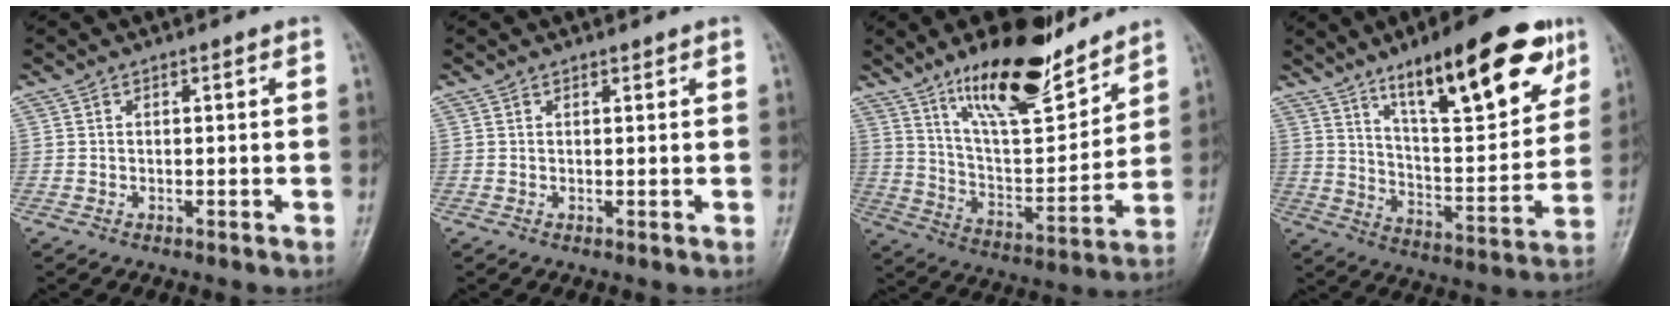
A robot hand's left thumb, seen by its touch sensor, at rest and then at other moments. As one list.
[{"total": 0.8, "force": [0.6, 0.4, 0.1], "torque": [0.005, -0.004, 0.006]}, {"total": 19.6, "force": [14.0, 6.3, 12.2], "torque": [-0.154, -0.086, 0.243]}, {"total": 23.1, "force": [13.4, 7.0, 17.4], "torque": [-0.223, -0.050, 0.214]}]